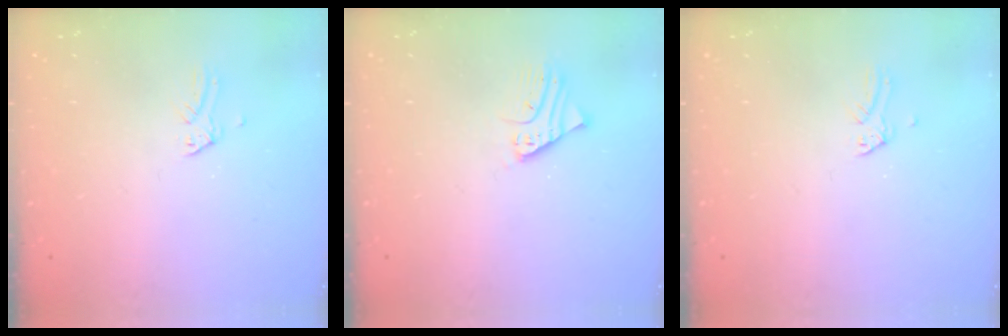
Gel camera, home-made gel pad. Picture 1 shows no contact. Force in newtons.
{"total": 2.3, "press": 2.3, "slide": 0.1}
{"total": 0.0}